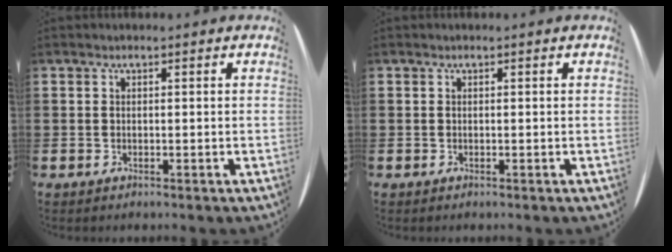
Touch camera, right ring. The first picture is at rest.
{"total": 0.0}